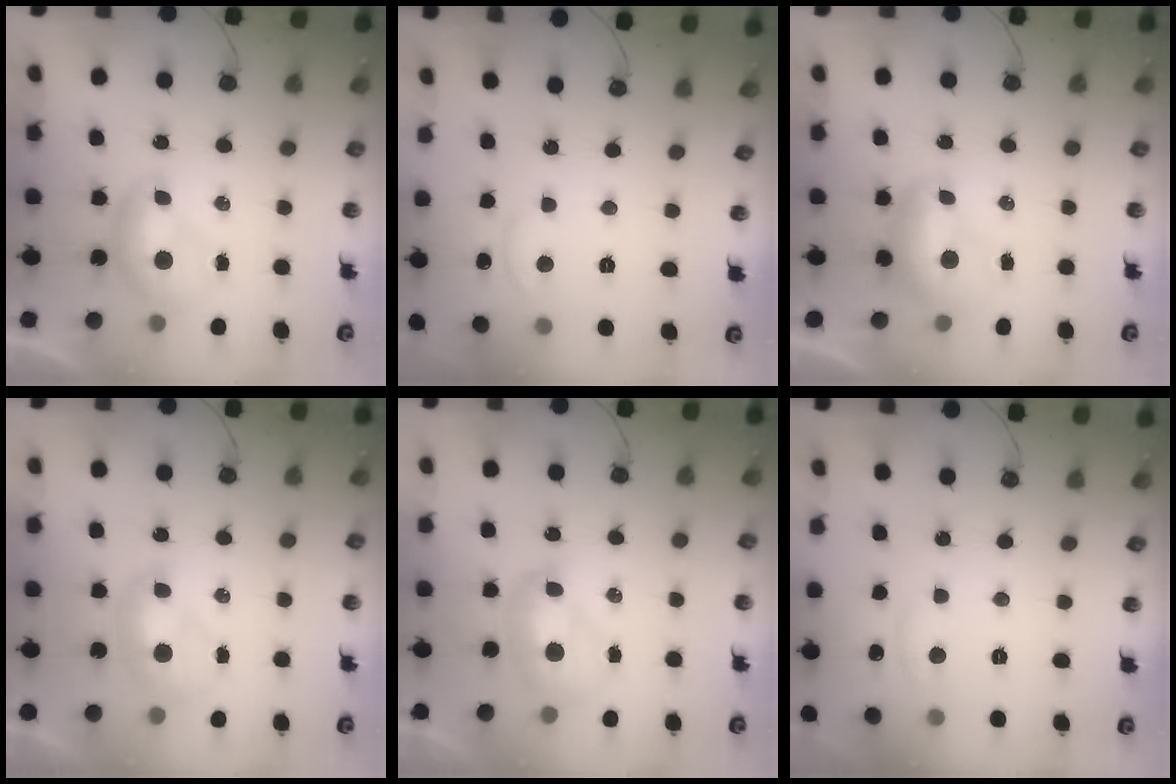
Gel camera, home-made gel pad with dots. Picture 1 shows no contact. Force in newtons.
{"total": 1.9, "press": 1.9, "slide": 0.1}
{"total": 1.2, "press": 1.1, "slide": 0.3}
{"total": 1.1, "press": 1.1, "slide": 0.1}
{"total": 2.5, "press": 2.5, "slide": 0.2}
{"total": 0.7, "press": 0.3, "slide": 0.6}